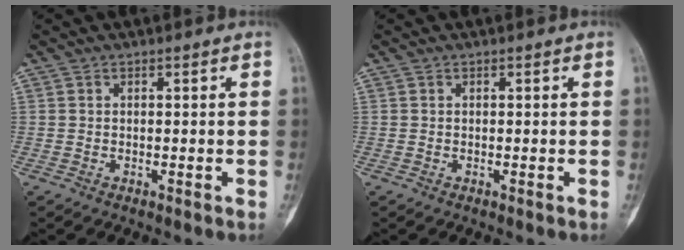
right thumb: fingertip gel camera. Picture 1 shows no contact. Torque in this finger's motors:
{"motor_torque": [0.20, 0.09, 0.02, -0.13, 0.00]}